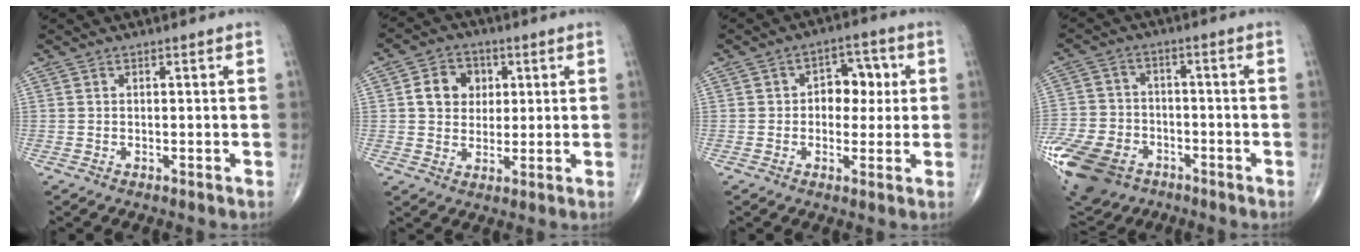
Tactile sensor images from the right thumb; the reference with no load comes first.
{"total": 7.7, "force": [1.8, 6.5, 3.8], "torque": [-0.030, -0.002, 0.026]}
{"total": 7.5, "force": [0.9, 5.3, 5.2], "torque": [-0.027, 0.013, 0.009]}
{"total": 18.5, "force": [-8.8, 13.0, 9.8], "torque": [-0.227, 0.014, -0.153]}